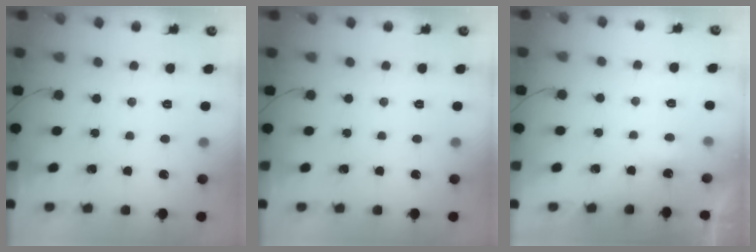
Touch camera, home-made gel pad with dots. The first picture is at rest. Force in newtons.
{"total": 0.0}
{"total": 1.6, "press": 1.5, "slide": 0.6}